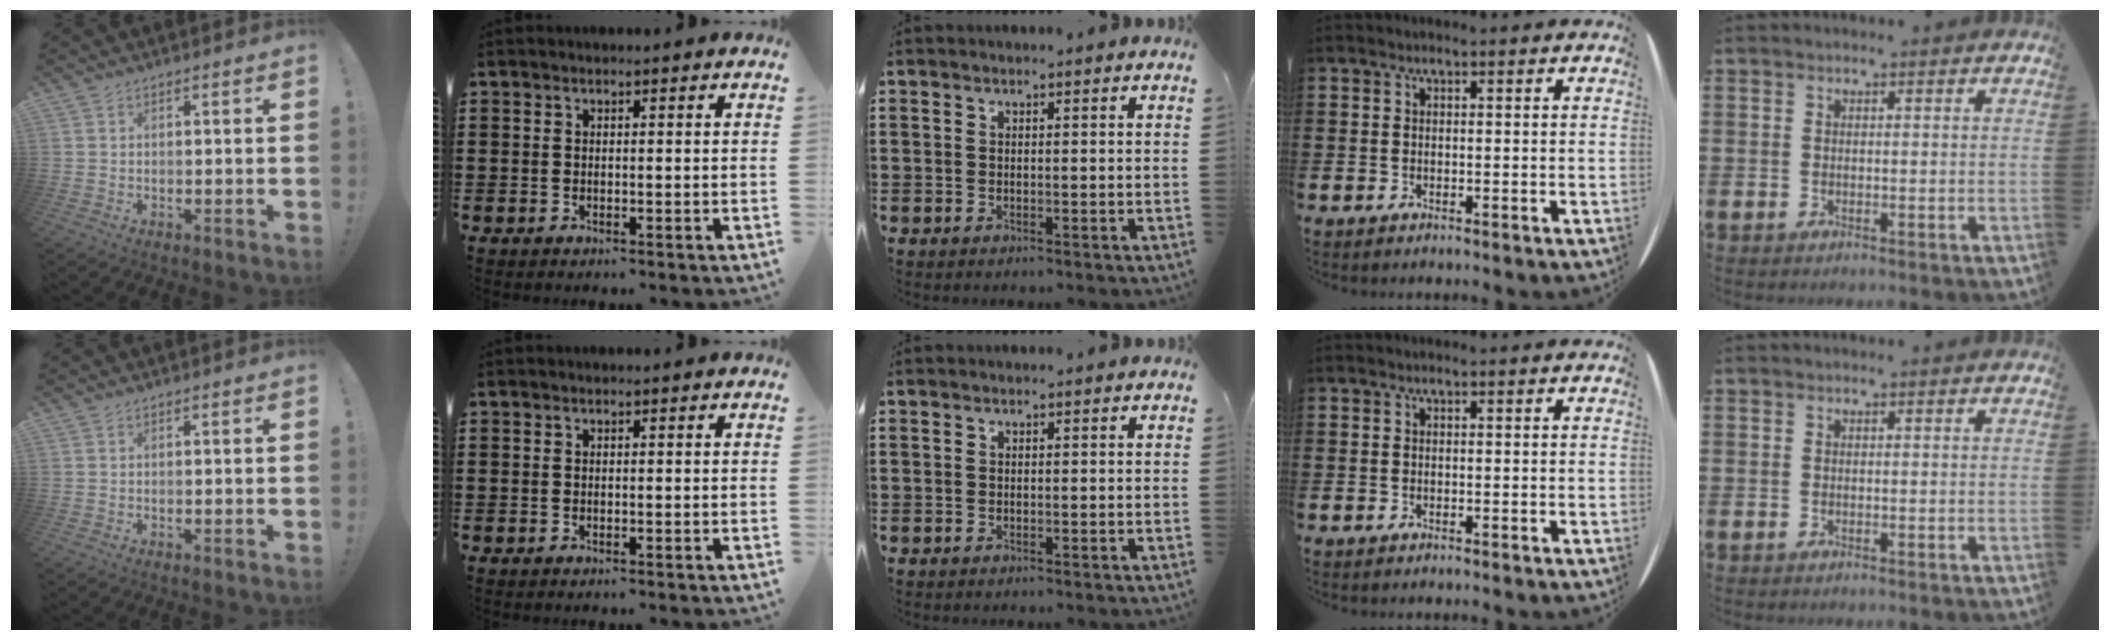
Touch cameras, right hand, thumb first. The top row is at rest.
{}